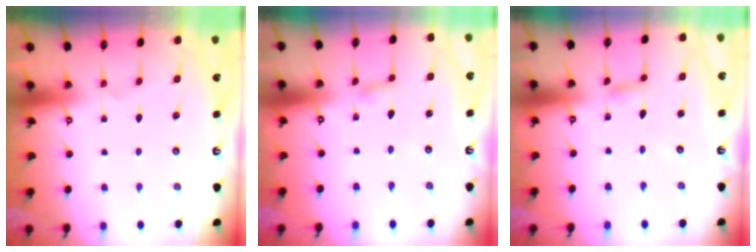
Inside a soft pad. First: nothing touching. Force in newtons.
{"total": 1.7, "press": 1.7, "slide": 0.2}
{"total": 2.9, "press": 2.9, "slide": 0.1}